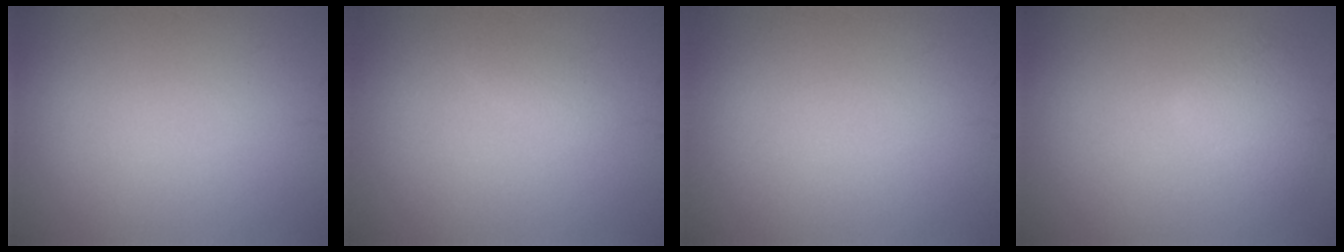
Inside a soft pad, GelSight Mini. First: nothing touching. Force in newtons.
{"total": 1.0, "press": 1.0, "slide": 0.1}
{"total": 0.0}
{"total": 2.5, "press": 2.5, "slide": 0.2}